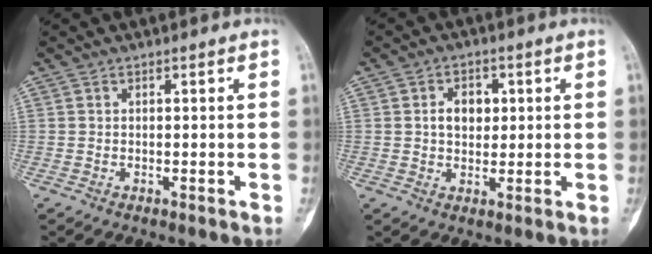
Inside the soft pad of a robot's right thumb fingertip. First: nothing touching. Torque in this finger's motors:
{"motor_torque": [0.86, 0.71, 0.30, -0.13, 0.03]}